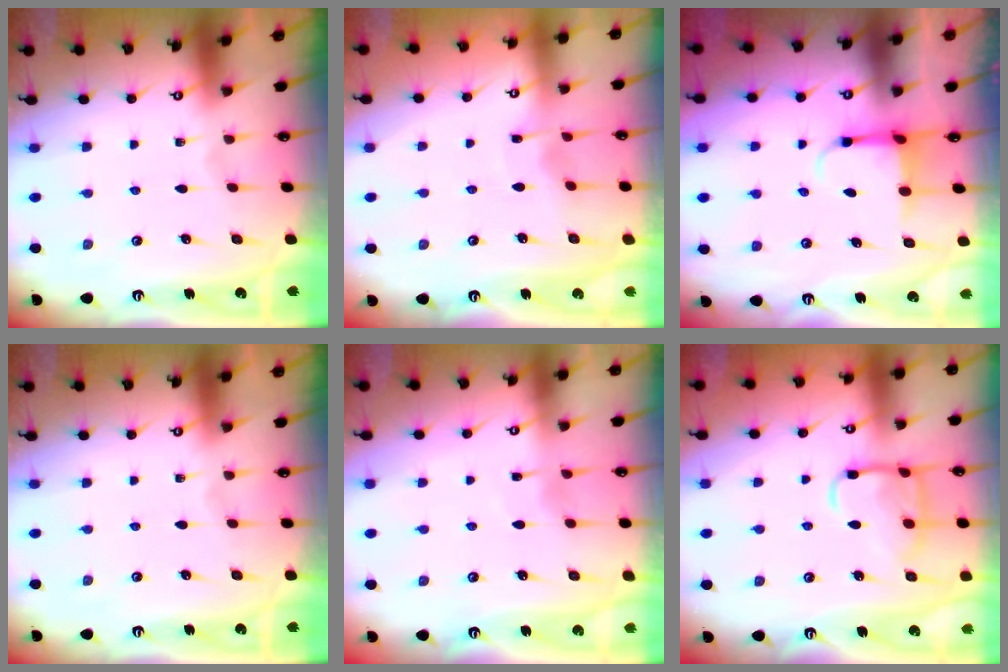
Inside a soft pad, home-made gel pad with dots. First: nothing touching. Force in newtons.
{"total": 2.6, "press": 2.6, "slide": 0.2}
{"total": 3.9, "press": 3.7, "slide": 1.3}
{"total": 0.0}
{"total": 4.7, "press": 4.7, "slide": 0.6}
{"total": 12.9, "press": 12.9, "slide": 1.0}